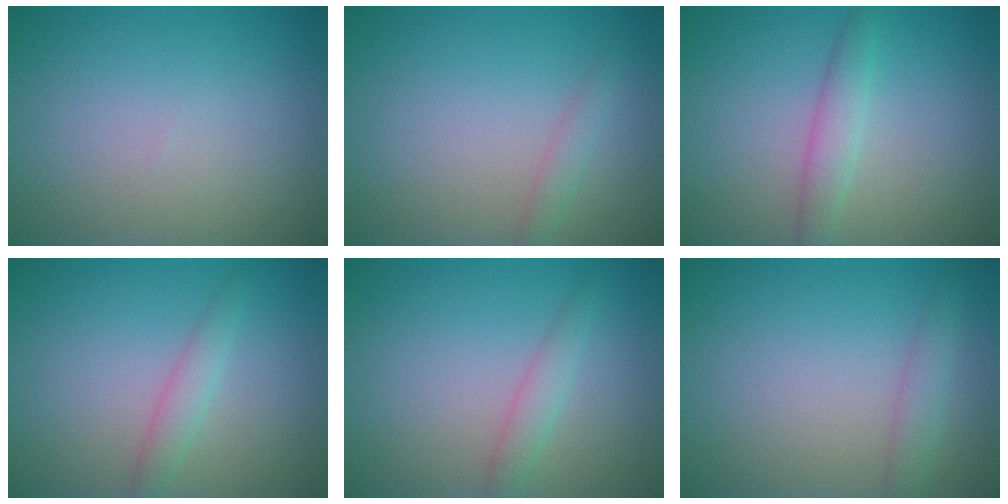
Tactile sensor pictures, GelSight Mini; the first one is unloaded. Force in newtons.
{"total": 1.3, "press": 1.3, "slide": 0.1}
{"total": 2.2, "press": 2.2, "slide": 0.2}
{"total": 1.7, "press": 1.7, "slide": 0.1}
{"total": 1.6, "press": 1.6, "slide": 0.0}
{"total": 1.7, "press": 1.7, "slide": 0.1}